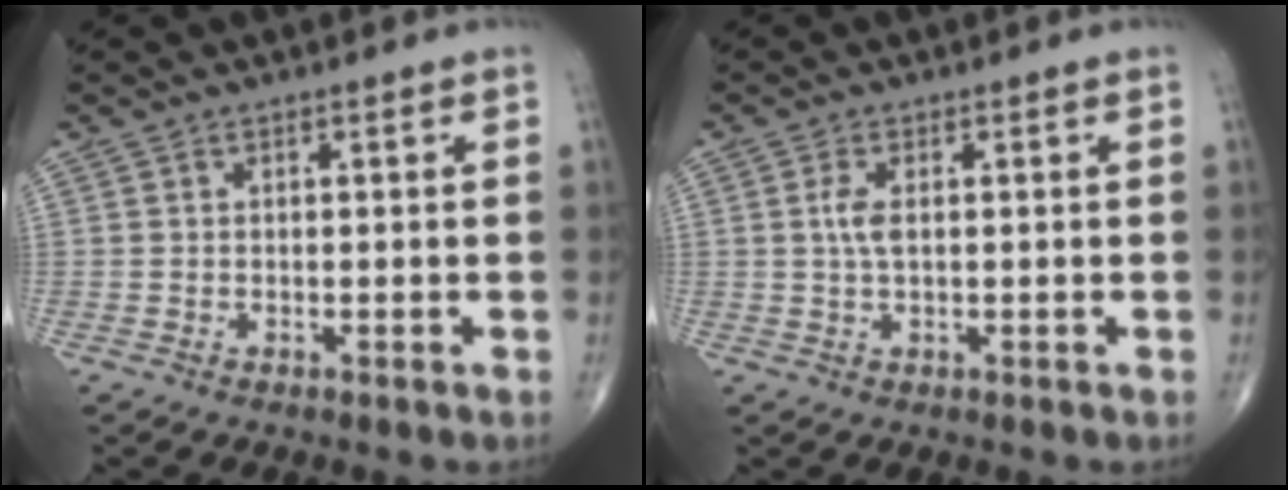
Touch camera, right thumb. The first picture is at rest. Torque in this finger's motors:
{"motor_torque": [-0.29, 0.26, 0.66, 0.11, 0.23]}